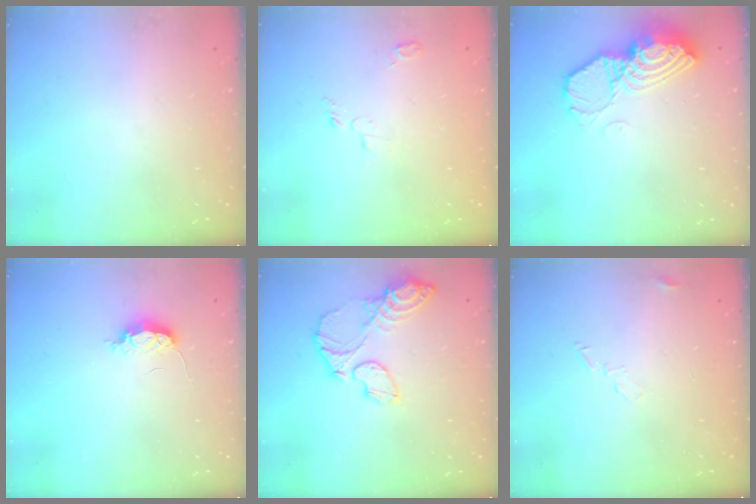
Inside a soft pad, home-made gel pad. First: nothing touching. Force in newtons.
{"total": 4.0, "press": 4.0, "slide": 0.5}
{"total": 12.0, "press": 11.9, "slide": 0.7}
{"total": 4.5, "press": 4.4, "slide": 0.6}
{"total": 11.4, "press": 11.4, "slide": 1.1}
{"total": 4.5, "press": 4.5, "slide": 0.4}